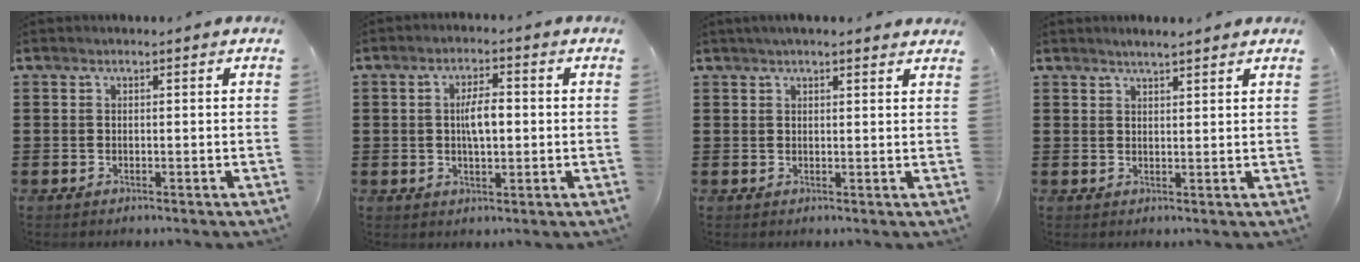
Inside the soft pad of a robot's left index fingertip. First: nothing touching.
{"total": 4.4, "force": [0.3, 1.6, 4.1], "torque": [-0.080, 0.006, 0.002]}
{"total": 2.2, "force": [1.8, 0.2, 1.2], "torque": [-0.027, 0.005, 0.033]}
{"total": 2.0, "force": [1.8, 0.0, 0.8], "torque": [-0.019, 0.003, 0.034]}